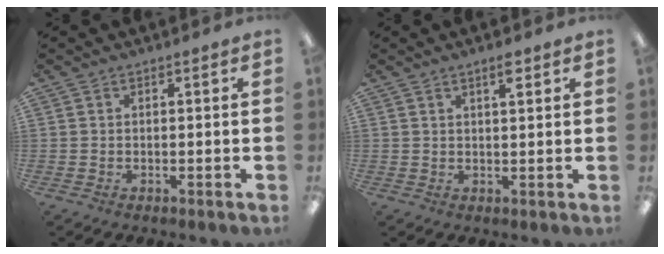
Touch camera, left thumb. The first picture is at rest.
{"total": 2.9, "force": [2.0, 0.6, 2.0], "torque": [-0.028, -0.005, 0.030]}